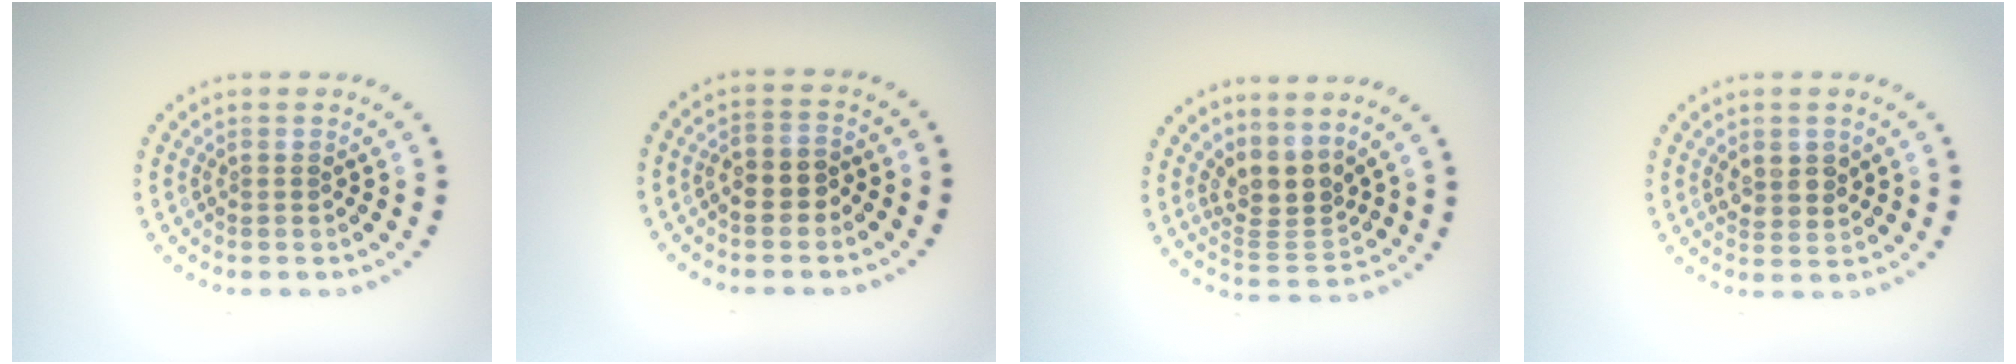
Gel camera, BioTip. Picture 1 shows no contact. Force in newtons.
{"total": 2.6, "press": 2.5, "slide": 0.7}
{"total": 3.5, "press": 2.6, "slide": 2.3}
{"total": 2.2, "press": 2.0, "slide": 0.7}